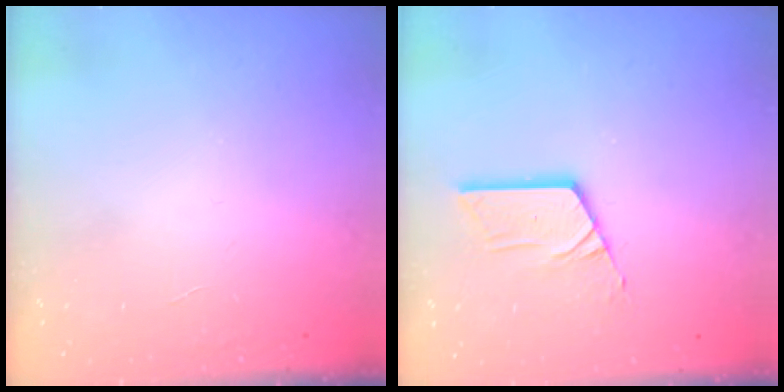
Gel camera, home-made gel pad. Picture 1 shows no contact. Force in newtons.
{"total": 6.7, "press": 6.7, "slide": 0.5}